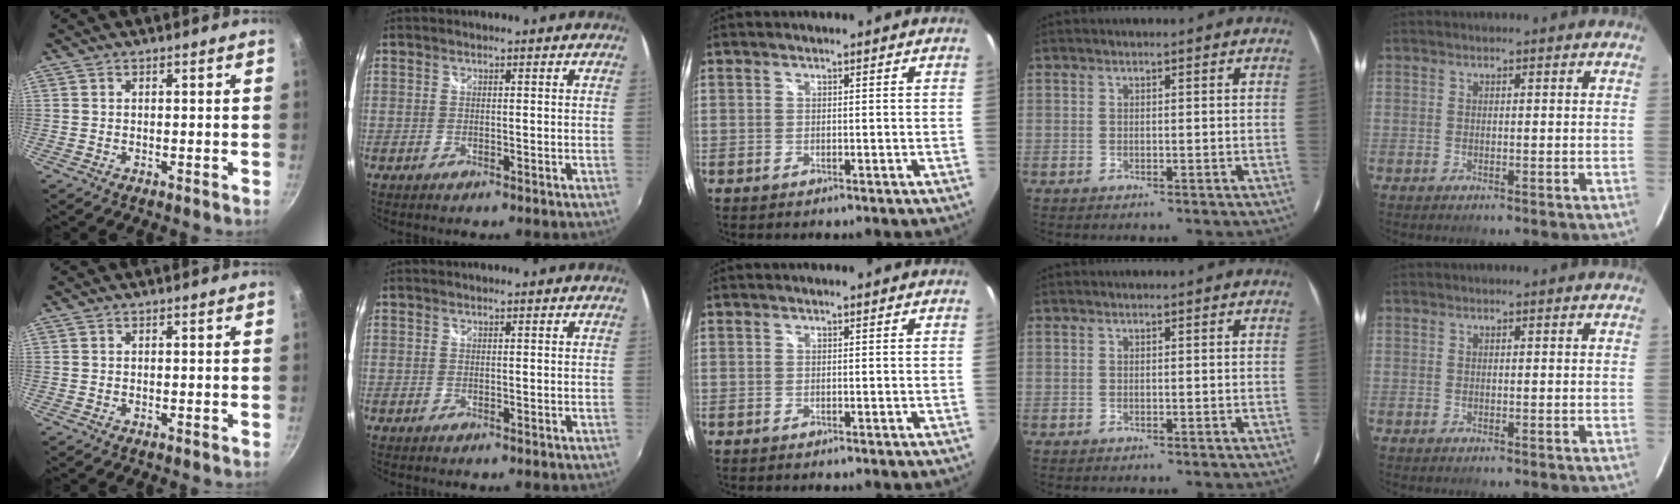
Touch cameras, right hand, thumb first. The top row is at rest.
{}